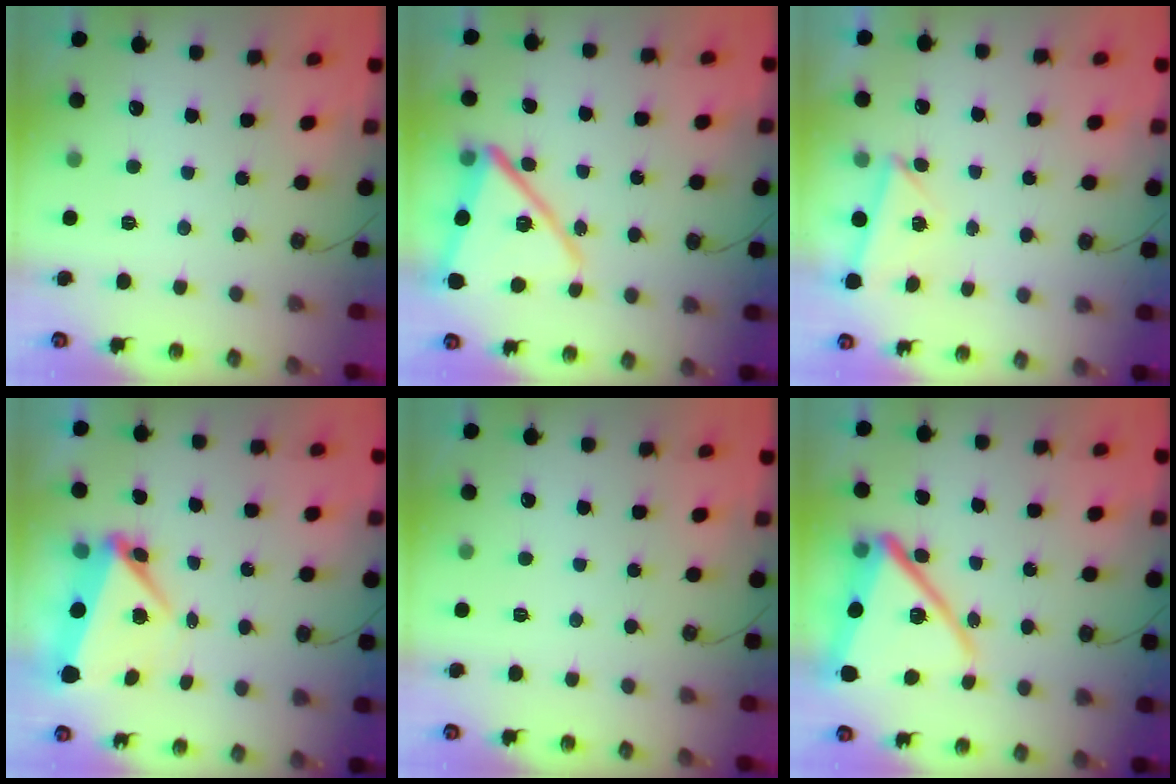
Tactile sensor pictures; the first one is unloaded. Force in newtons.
{"total": 16.4, "press": 16.4, "slide": 1.1}
{"total": 2.9, "press": 2.8, "slide": 0.7}
{"total": 5.8, "press": 5.4, "slide": 2.1}
{"total": 0.0}
{"total": 19.7, "press": 19.6, "slide": 1.8}